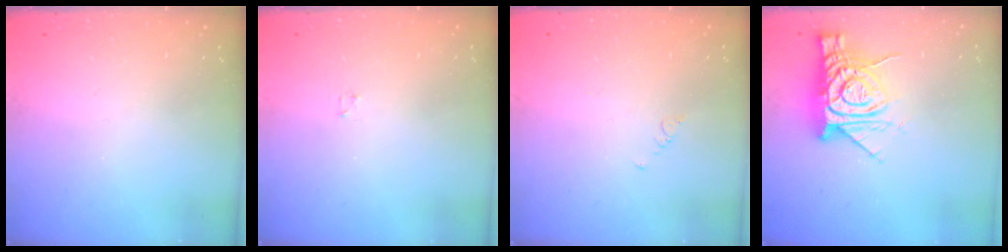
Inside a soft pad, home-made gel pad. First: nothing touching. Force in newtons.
{"total": 1.2, "press": 1.2, "slide": 0.2}
{"total": 0.7, "press": 0.6, "slide": 0.2}
{"total": 13.0, "press": 13.0, "slide": 1.4}